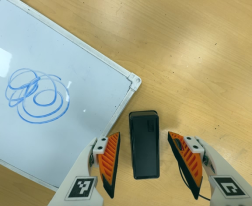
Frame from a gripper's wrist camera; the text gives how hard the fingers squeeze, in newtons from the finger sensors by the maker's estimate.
{"total": 0.0}